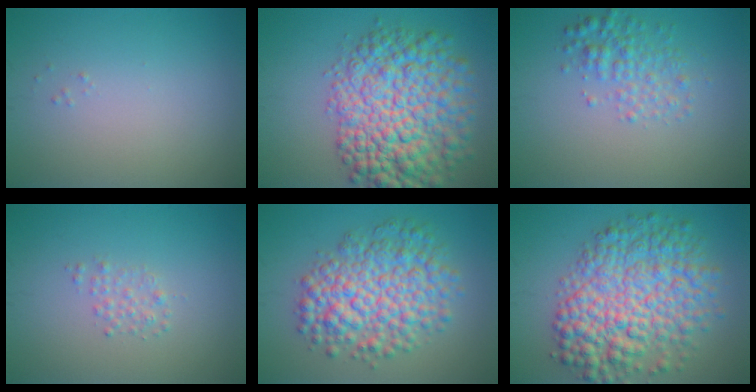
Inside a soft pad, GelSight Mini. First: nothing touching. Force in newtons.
{"total": 11.1, "press": 11.1, "slide": 0.3}
{"total": 2.8, "press": 2.8, "slide": 0.1}
{"total": 1.2, "press": 1.2, "slide": 0.0}
{"total": 7.8, "press": 7.8, "slide": 0.2}
{"total": 9.7, "press": 9.7, "slide": 0.1}